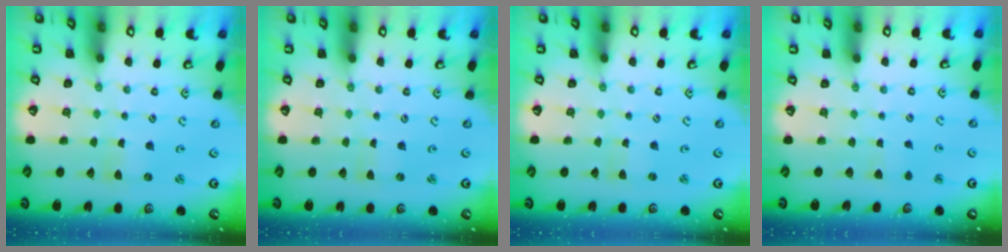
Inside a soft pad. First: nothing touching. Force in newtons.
{"total": 0.0}
{"total": 0.8, "press": 0.8, "slide": 0.2}
{"total": 3.2, "press": 3.2, "slide": 0.6}